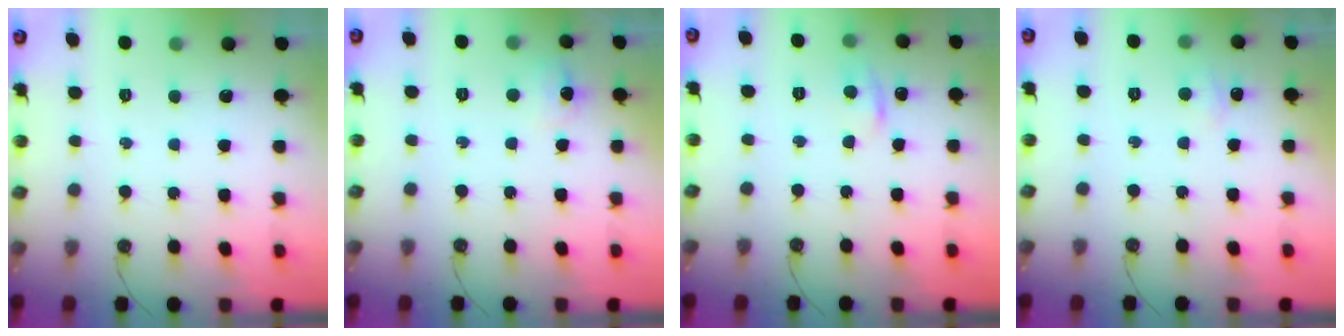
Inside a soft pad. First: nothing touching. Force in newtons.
{"total": 7.4, "press": 7.3, "slide": 0.8}
{"total": 5.5, "press": 5.4, "slide": 0.7}
{"total": 5.5, "press": 5.4, "slide": 0.8}